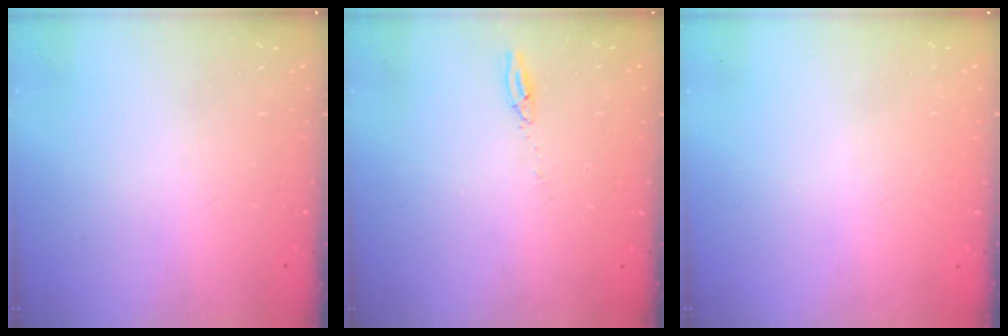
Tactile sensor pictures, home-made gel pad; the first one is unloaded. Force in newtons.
{"total": 2.7, "press": 2.7, "slide": 0.2}
{"total": 0.0}